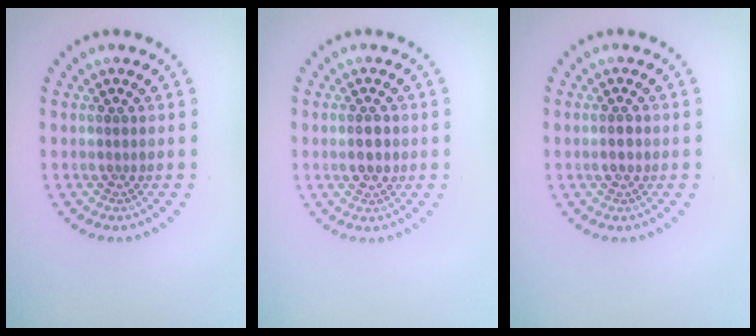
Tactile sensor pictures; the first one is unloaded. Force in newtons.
{"total": 2.5, "press": 2.5, "slide": 0.0}
{"total": 1.2, "press": 1.1, "slide": 0.2}